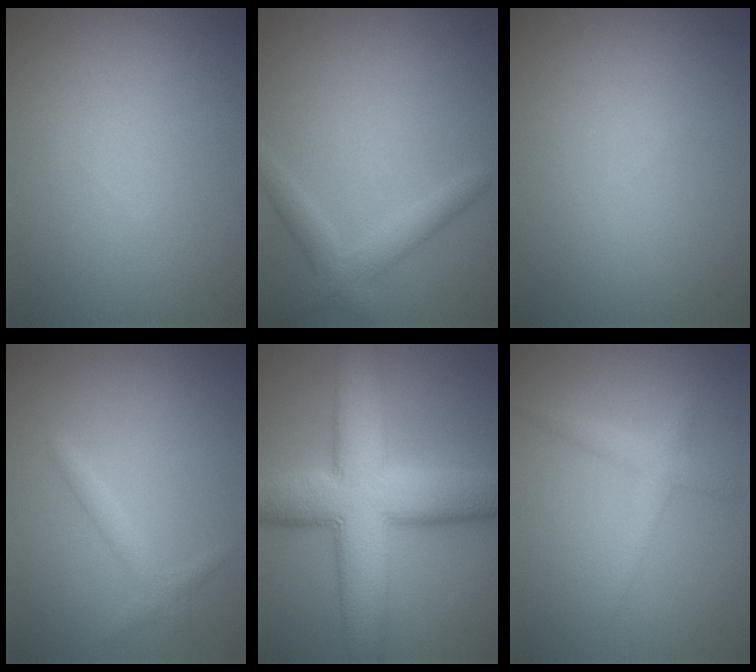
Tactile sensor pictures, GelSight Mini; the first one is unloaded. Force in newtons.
{"total": 2.7, "press": 2.7, "slide": 0.3}
{"total": 0.0}
{"total": 1.4, "press": 1.4, "slide": 0.1}
{"total": 12.3, "press": 12.3, "slide": 0.6}
{"total": 2.2, "press": 2.2, "slide": 0.2}